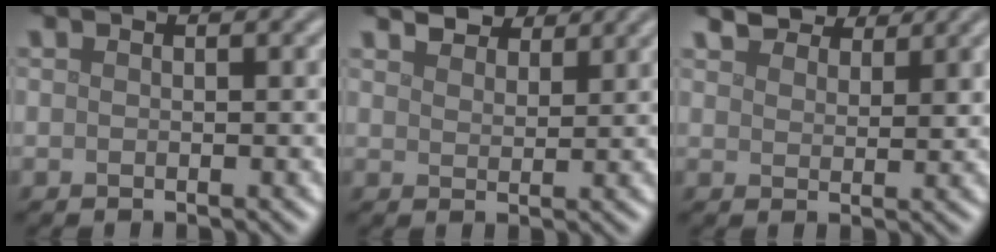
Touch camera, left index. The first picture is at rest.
{"total": 4.0, "force": [3.7, 1.1, 1.1], "torque": [-0.026, -0.001, 0.067]}
{"total": 4.4, "force": [3.9, 1.5, 1.4], "torque": [-0.029, 0.001, 0.067]}